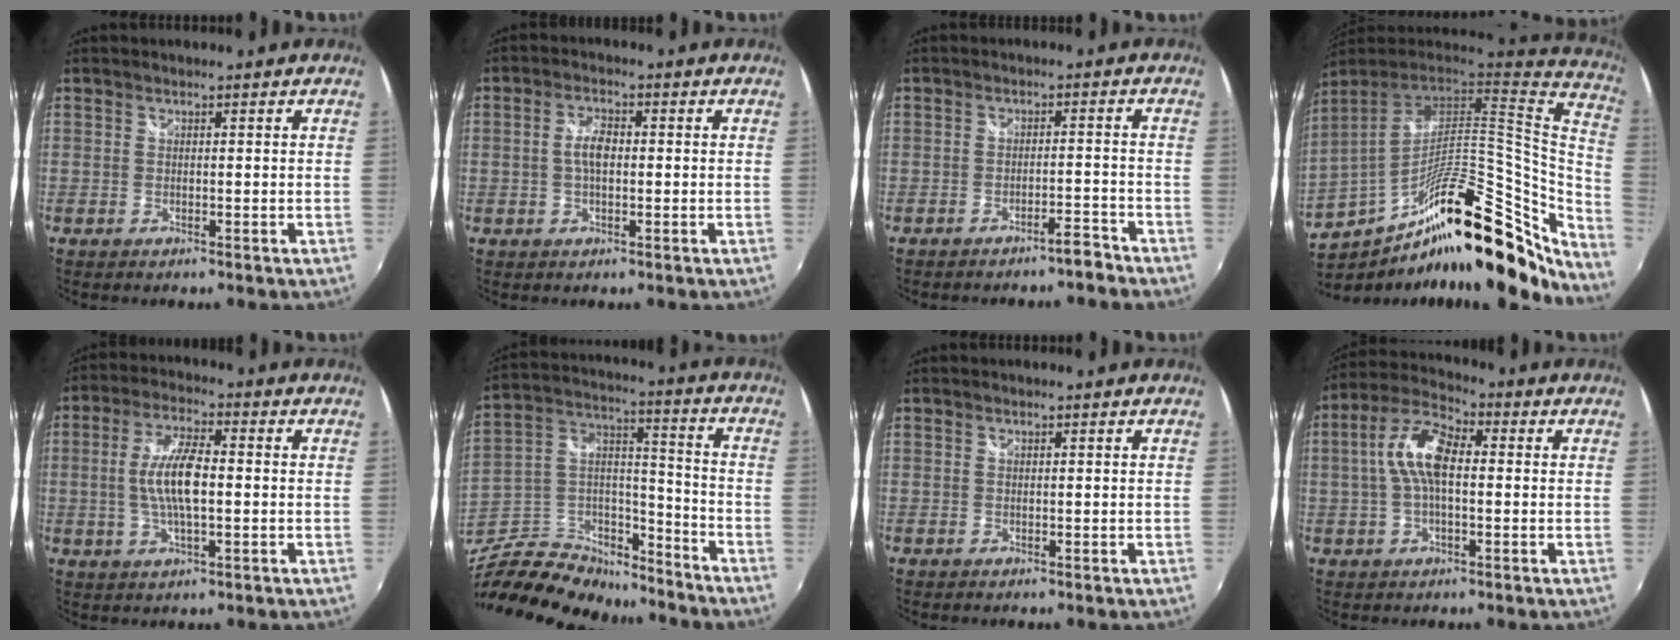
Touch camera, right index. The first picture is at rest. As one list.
[{"total": 3.8, "force": [-0.1, 1.8, 3.3], "torque": [-0.066, 0.008, -0.003]}, {"total": 3.5, "force": [-3.2, 0.5, 1.3], "torque": [-0.025, 0.006, -0.043]}, {"total": 26.9, "force": [-10.9, 9.9, 22.6], "torque": [-0.362, -0.027, -0.174]}, {"total": 9.2, "force": [-0.4, 2.9, 8.7], "torque": [-0.170, 0.004, -0.008]}, {"total": 25.0, "force": [-20.3, 10.1, 10.6], "torque": [-0.233, 0.031, -0.326]}, {"total": 0.0}, {"total": 9.5, "force": [0.3, 4.2, 8.5], "torque": [-0.176, 0.022, 0.002]}]